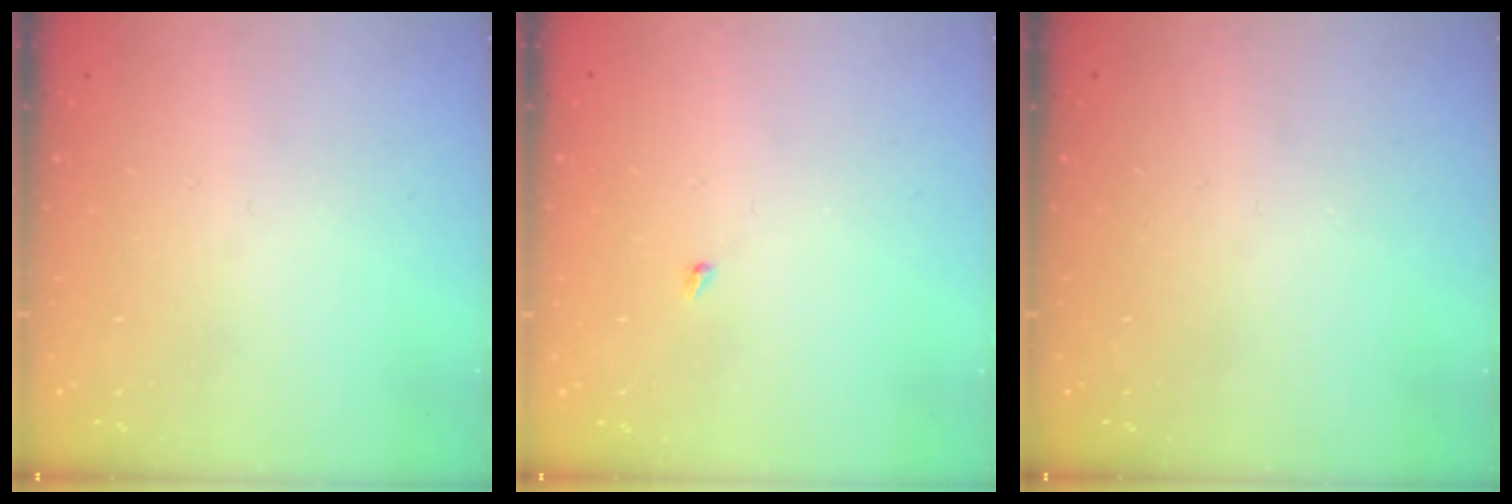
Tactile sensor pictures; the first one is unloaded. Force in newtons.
{"total": 1.9, "press": 1.9, "slide": 0.3}
{"total": 0.0}